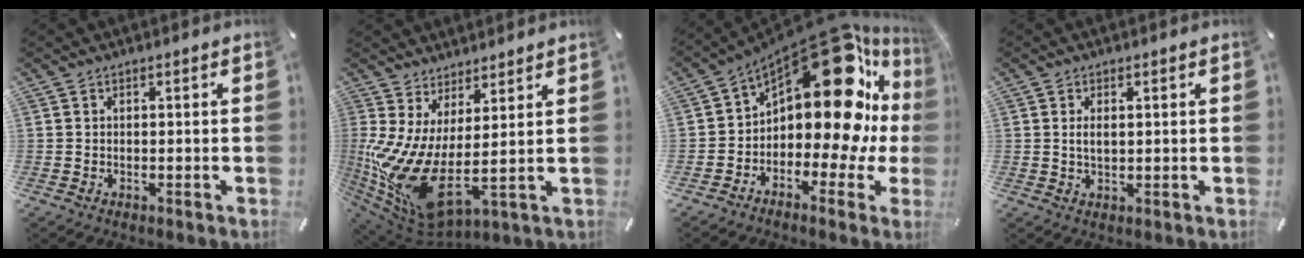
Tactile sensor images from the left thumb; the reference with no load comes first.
{"total": 11.6, "force": [-0.8, 3.6, 11.0], "torque": [-0.238, -0.044, -0.010]}
{"total": 23.6, "force": [8.8, 11.3, 18.8], "torque": [-0.306, -0.074, 0.145]}
{"total": 2.7, "force": [0.6, 1.1, 2.4], "torque": [-0.048, 0.005, 0.008]}